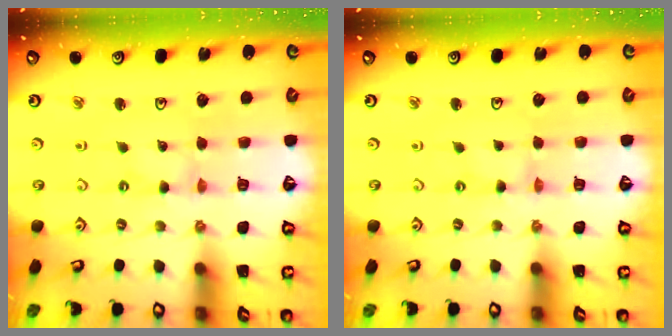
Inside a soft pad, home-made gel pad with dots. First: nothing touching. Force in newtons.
{"total": 0.0}